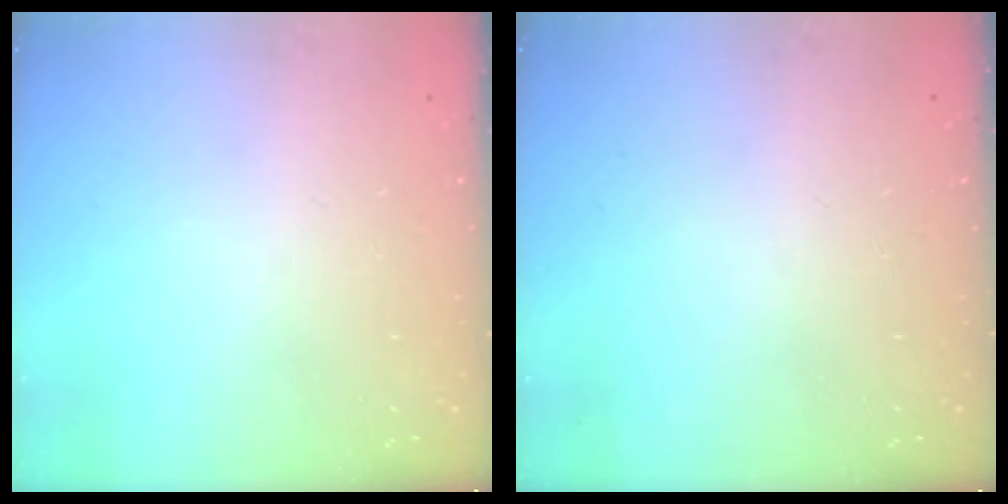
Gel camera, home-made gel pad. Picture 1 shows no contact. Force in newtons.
{"total": 0.0}